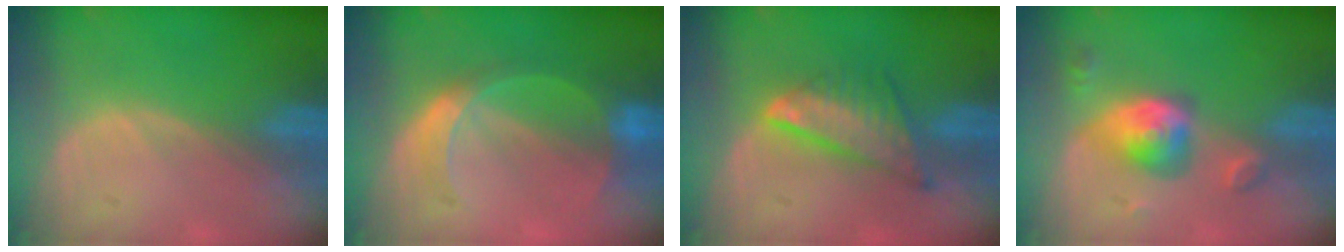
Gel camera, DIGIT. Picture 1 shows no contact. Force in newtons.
{"total": 5.9, "press": 5.2, "slide": 2.8}
{"total": 7.6, "press": 6.5, "slide": 4.0}
{"total": 5.5, "press": 5.3, "slide": 1.3}